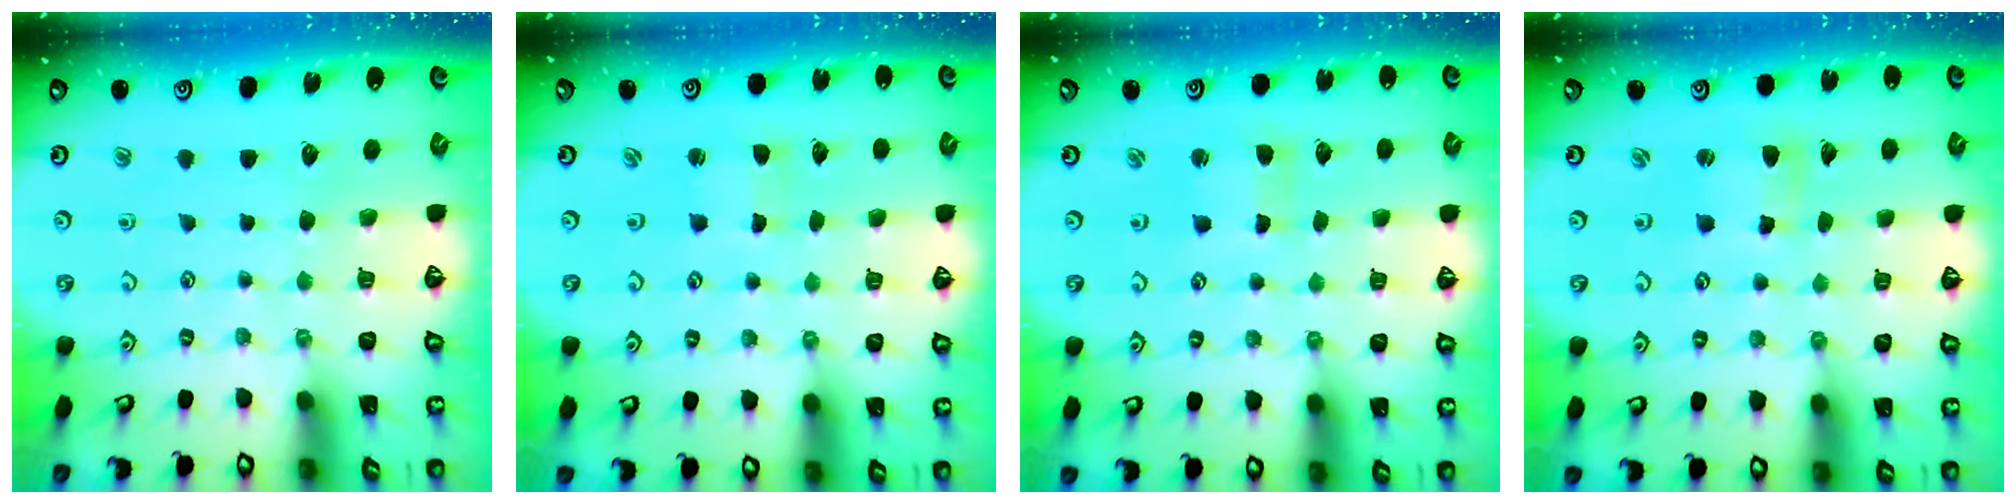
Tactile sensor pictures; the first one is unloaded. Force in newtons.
{"total": 0.8, "press": 0.8, "slide": 0.1}
{"total": 2.4, "press": 2.4, "slide": 0.3}
{"total": 2.8, "press": 2.8, "slide": 0.3}